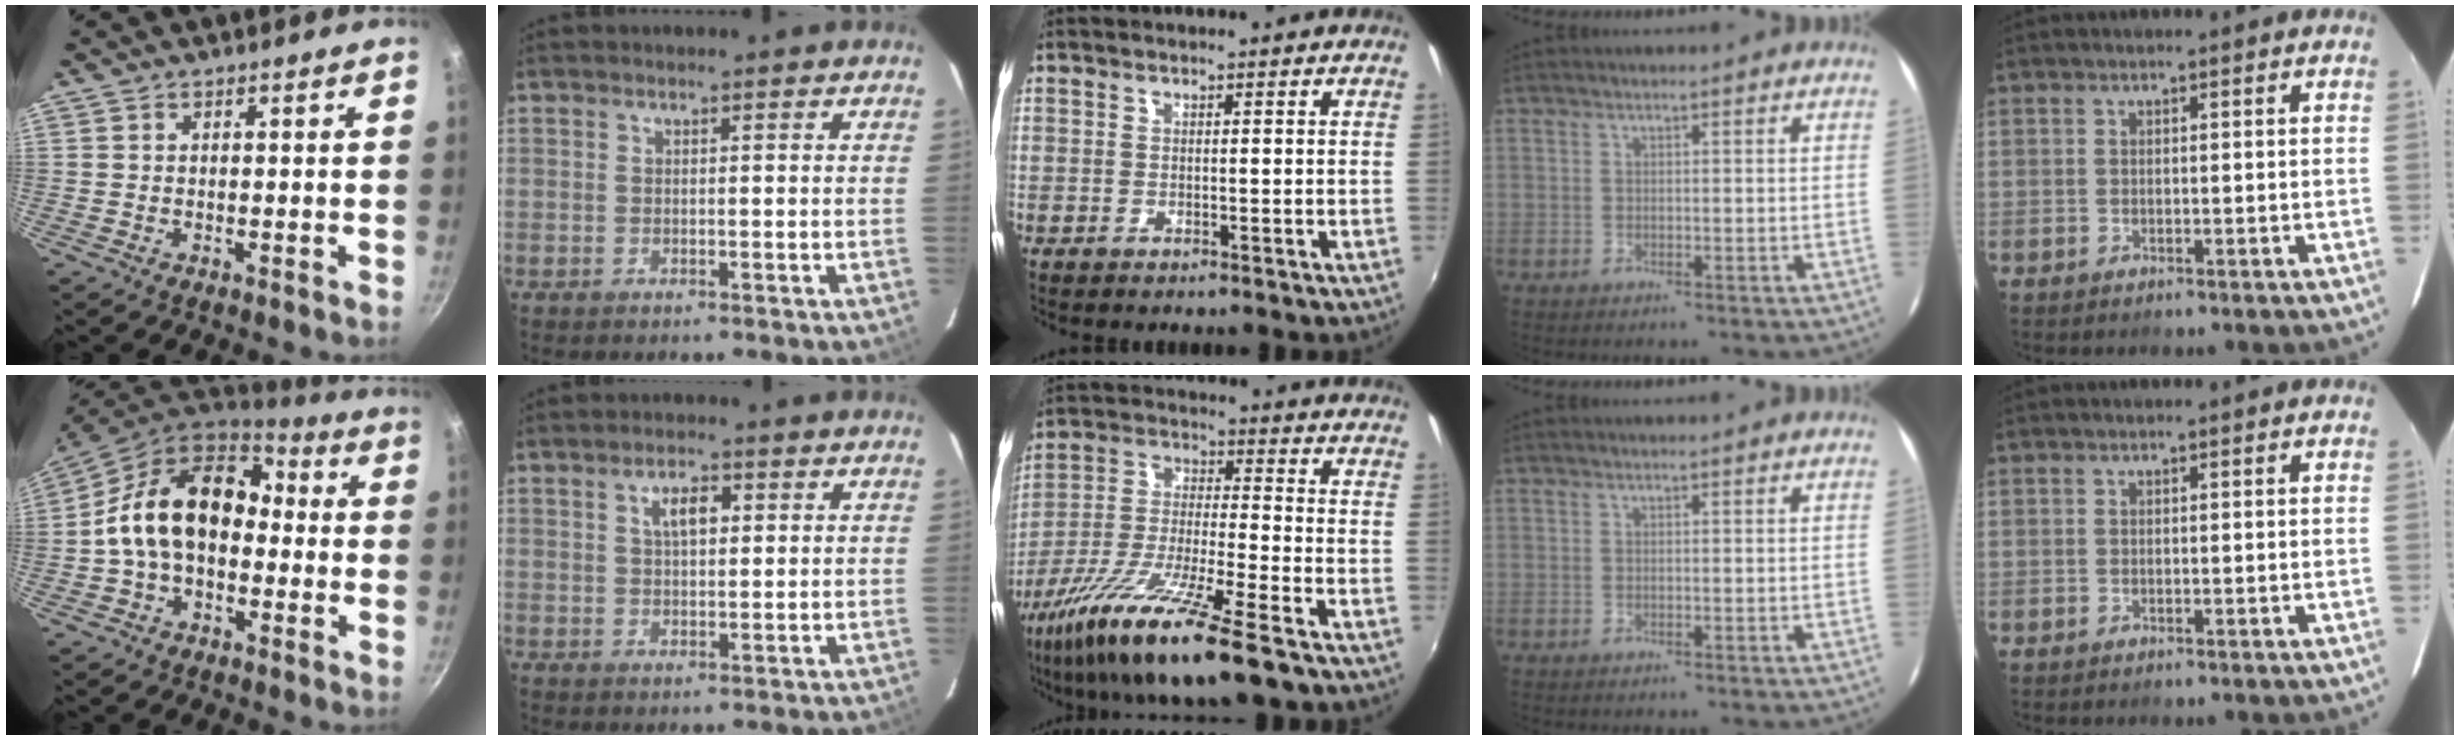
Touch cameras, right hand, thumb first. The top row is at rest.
{"thumb": {"total": 16.2, "force": [-0.4, 11.1, 11.7], "torque": [-0.170, 0.047, -0.026]}, "index": {"total": 4.2, "force": [1.4, 2.1, 3.4], "torque": [-0.059, 0.011, 0.027]}, "middle": {"total": 17.7, "force": [-11.7, 1.5, 13.2], "torque": [-0.264, -0.040, -0.214]}}